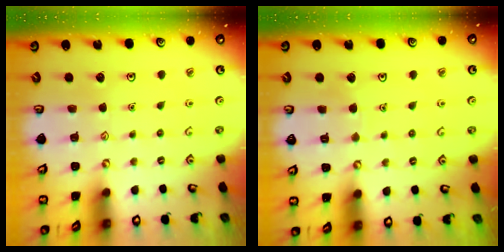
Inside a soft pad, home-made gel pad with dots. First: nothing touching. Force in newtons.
{"total": 2.3, "press": 2.3, "slide": 0.1}